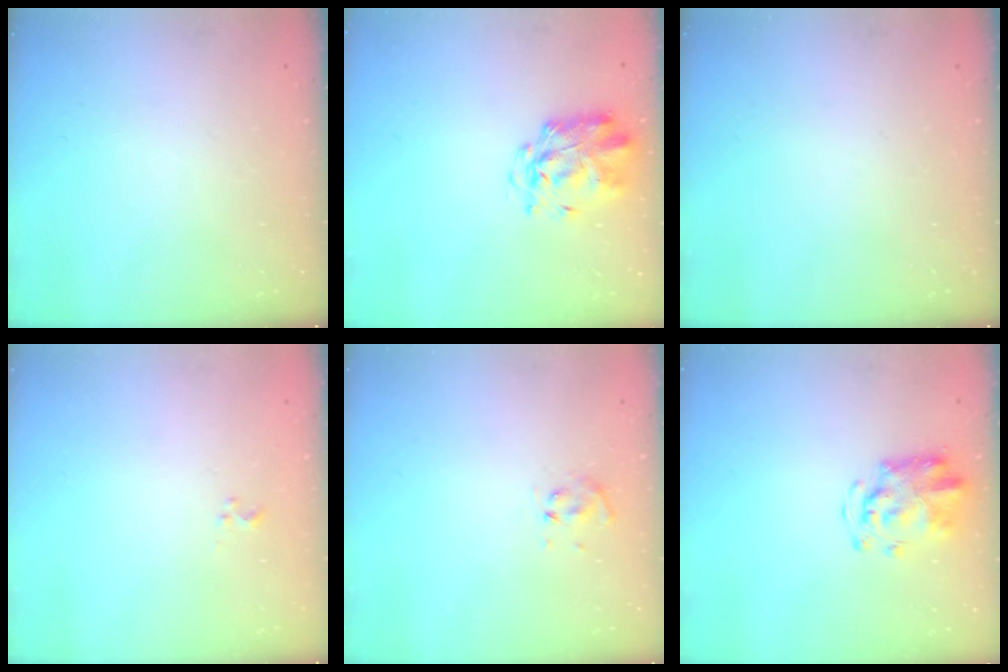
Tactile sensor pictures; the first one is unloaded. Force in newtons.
{"total": 2.9, "press": 2.8, "slide": 0.7}
{"total": 0.0}
{"total": 0.0}
{"total": 5.0, "press": 4.8, "slide": 1.2}
{"total": 3.8, "press": 3.7, "slide": 0.9}